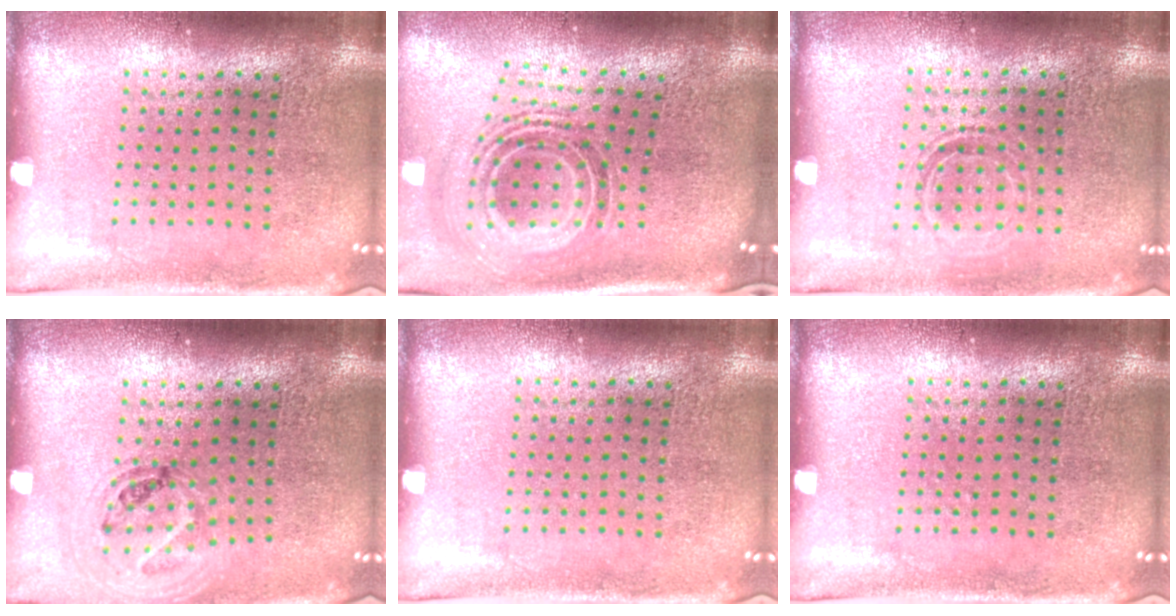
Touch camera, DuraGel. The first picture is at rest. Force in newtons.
{"total": 1.8, "press": 1.3, "slide": 1.2}
{"total": 1.1, "press": 1.0, "slide": 0.4}
{"total": 0.9, "press": 0.9, "slide": 0.1}
{"total": 0.0}
{"total": 0.0}